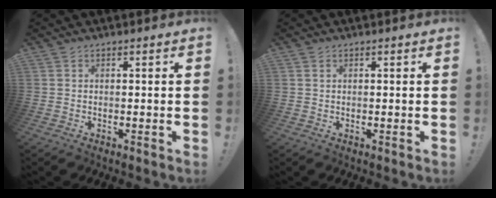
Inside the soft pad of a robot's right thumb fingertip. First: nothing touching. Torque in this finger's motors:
{"motor_torque": [0.02, -0.06, -0.26, -0.06, 0.09]}